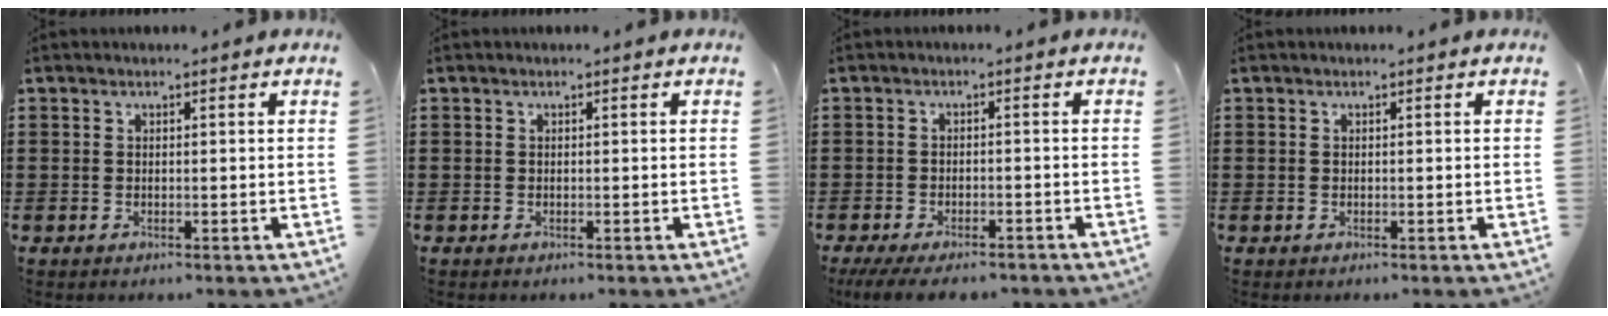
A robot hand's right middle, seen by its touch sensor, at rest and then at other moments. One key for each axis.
{"total": 0.0}
{"total": 3.1, "fx": -2.8, "fy": 0.4, "fz": 1.2, "tx": -0.029, "ty": -0.007, "tz": -0.056}
{"total": 0.0}